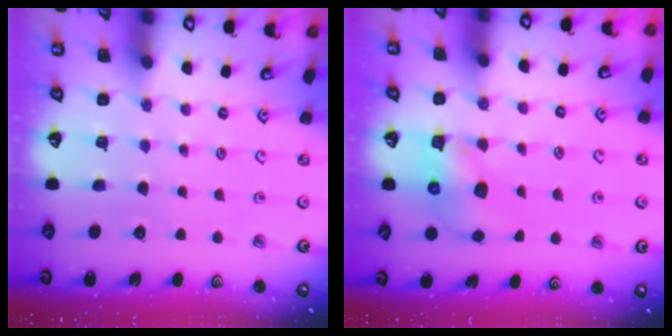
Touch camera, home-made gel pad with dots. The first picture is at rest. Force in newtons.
{"total": 6.3, "press": 6.2, "slide": 0.9}